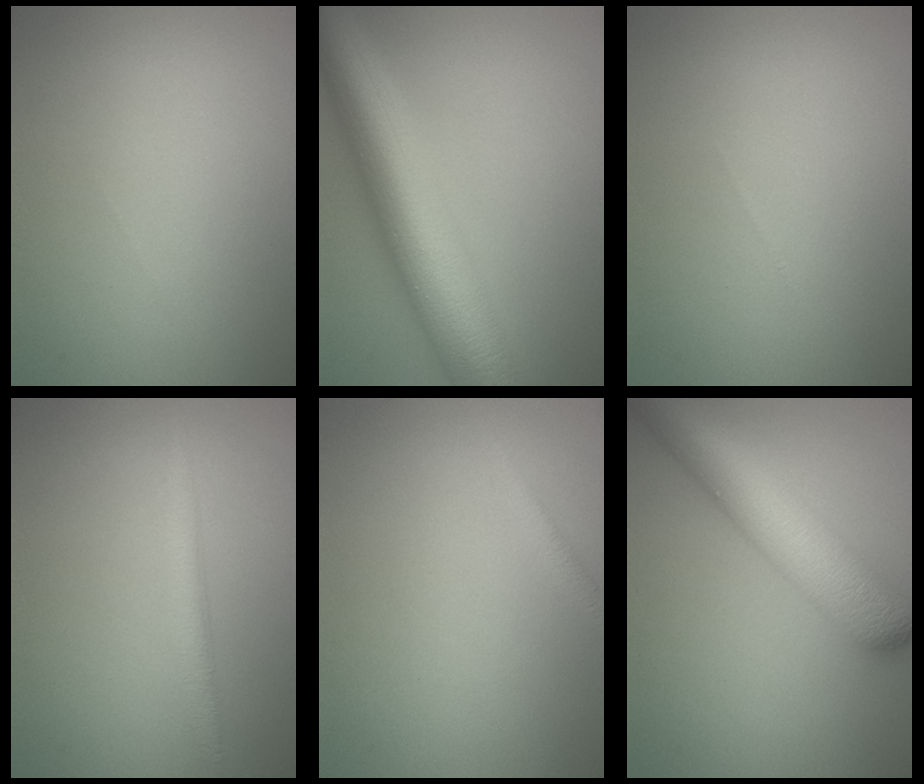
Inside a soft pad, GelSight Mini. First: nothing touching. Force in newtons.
{"total": 11.0, "press": 11.0, "slide": 0.3}
{"total": 0.0}
{"total": 2.1, "press": 2.1, "slide": 0.1}
{"total": 1.0, "press": 1.0, "slide": 0.0}
{"total": 8.4, "press": 8.4, "slide": 0.3}